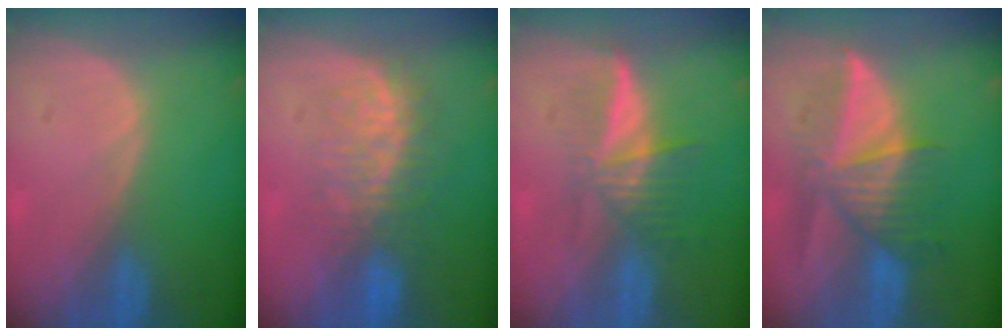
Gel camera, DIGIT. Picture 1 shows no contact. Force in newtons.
{"total": 7.9, "press": 7.5, "slide": 2.3}
{"total": 6.0, "press": 5.4, "slide": 2.6}
{"total": 7.7, "press": 7.5, "slide": 1.8}